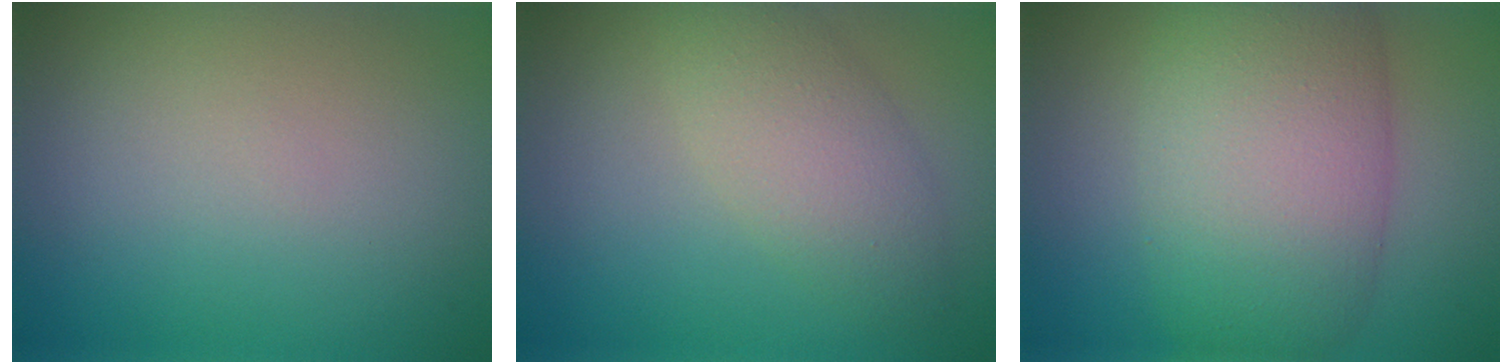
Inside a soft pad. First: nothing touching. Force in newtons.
{"total": 3.9, "press": 3.9, "slide": 0.0}
{"total": 10.1, "press": 10.0, "slide": 0.3}